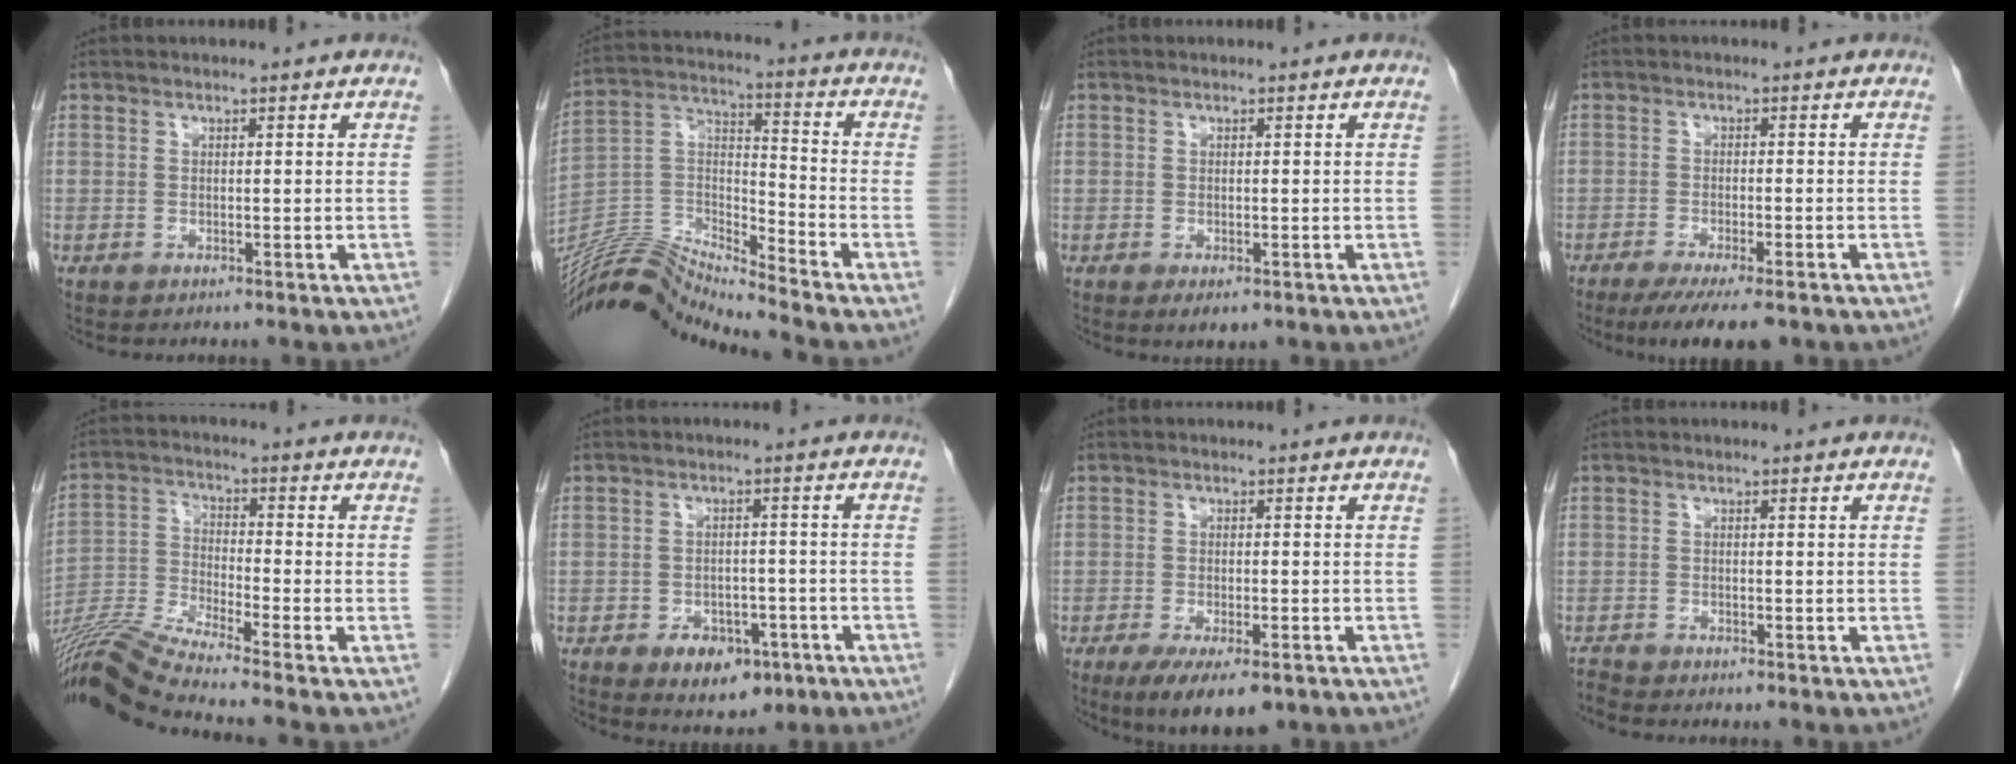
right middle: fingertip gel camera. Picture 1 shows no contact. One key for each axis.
{"total": 13.8, "fx": -13.6, "fy": -1.9, "fz": 1.9, "tx": -0.034, "ty": 0.045, "tz": -0.260}
{"total": 2.1, "fx": -1.1, "fy": 0.9, "fz": 1.5, "tx": -0.023, "ty": -0.004, "tz": -0.007}
{"total": 8.9, "fx": -6.6, "fy": 1.6, "fz": 5.7, "tx": -0.081, "ty": -0.017, "tz": -0.099}
{"total": 11.2, "fx": -10.0, "fy": -2.3, "fz": 4.3, "tx": -0.089, "ty": -0.014, "tz": -0.194}
{"total": 6.9, "fx": -3.7, "fy": 4.2, "fz": 4.1, "tx": -0.057, "ty": 0.002, "tz": -0.045}
{"total": 8.5, "fx": -5.6, "fy": 2.6, "fz": 5.9, "tx": -0.091, "ty": -0.016, "tz": -0.084}
{"total": 1.2, "fx": -1.2, "fy": -0.2, "fz": -0.2, "tx": -0.002, "ty": -0.008, "tz": -0.024}